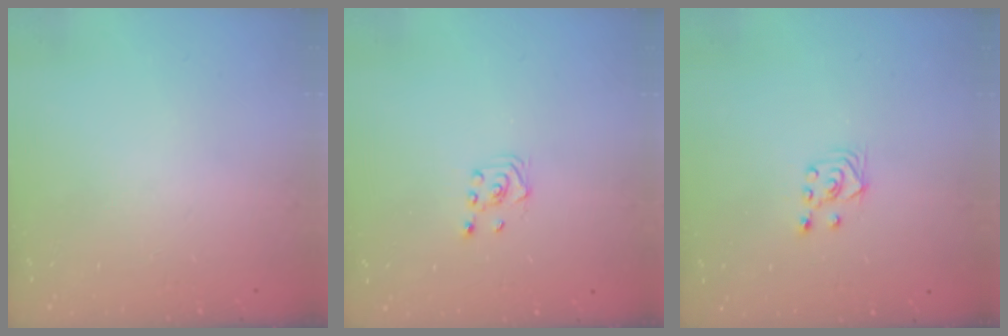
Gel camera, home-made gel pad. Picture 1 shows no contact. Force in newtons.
{"total": 2.3, "press": 2.2, "slide": 0.8}
{"total": 2.8, "press": 2.6, "slide": 1.1}